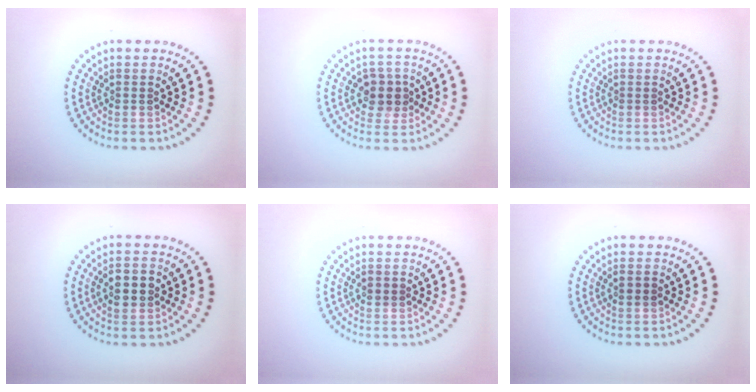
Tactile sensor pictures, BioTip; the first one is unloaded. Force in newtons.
{"total": 2.4, "press": 2.2, "slide": 1.0}
{"total": 0.0}
{"total": 2.7, "press": 2.7, "slide": 0.2}
{"total": 0.9, "press": 0.9, "slide": 0.1}
{"total": 0.8, "press": 0.7, "slide": 0.4}